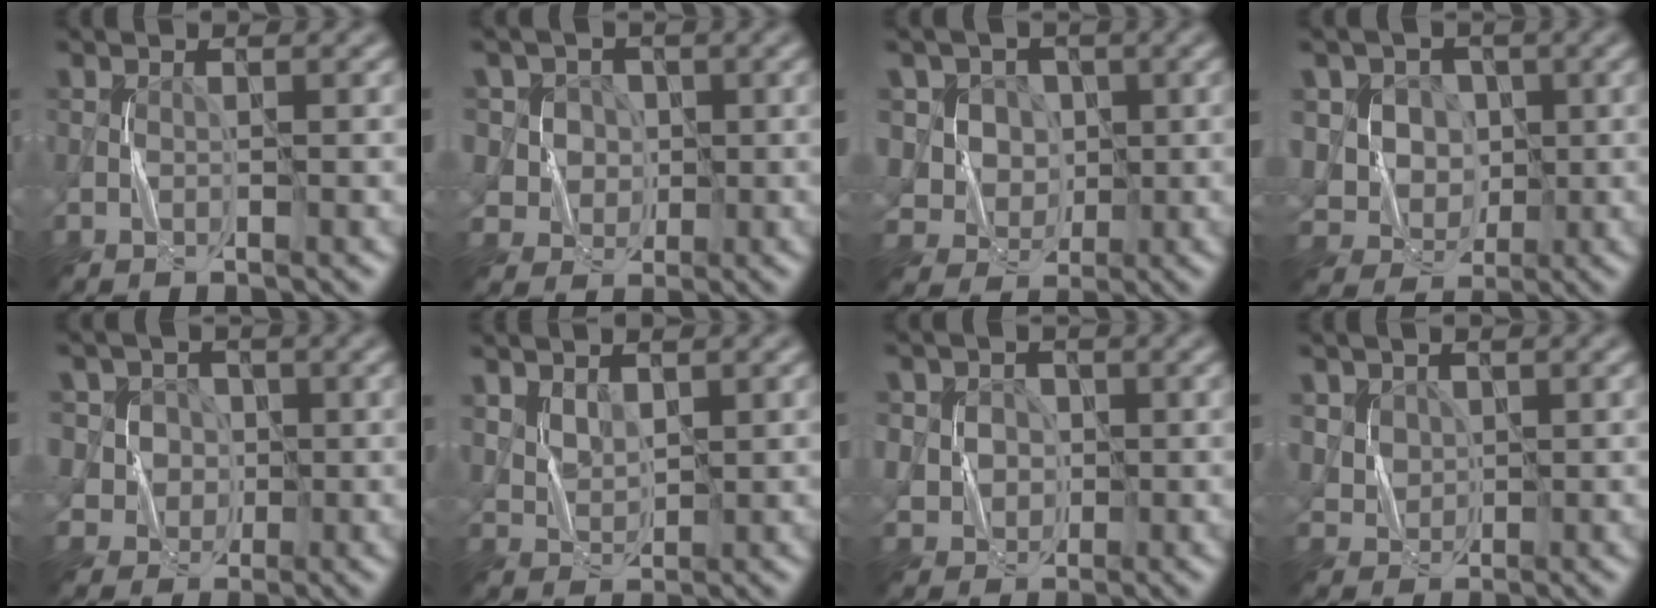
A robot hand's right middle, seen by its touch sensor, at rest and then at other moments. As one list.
[{"total": 7.1, "force": [2.3, 6.5, 1.7], "torque": [-0.043, 0.039, 0.025]}, {"total": 5.3, "force": [1.7, 4.9, 1.3], "torque": [-0.012, 0.011, 0.025]}, {"total": 6.8, "force": [1.2, 6.3, 2.2], "torque": [-0.030, 0.023, 0.005]}, {"total": 7.4, "force": [1.6, 7.0, 1.7], "torque": [-0.045, 0.039, 0.013]}, {"total": 1.7, "force": [1.3, 0.9, 0.5], "torque": [-0.010, -0.004, 0.035]}, {"total": 4.9, "force": [0.5, 4.6, 1.7], "torque": [-0.031, 0.021, -0.007]}, {"total": 2.6, "force": [1.4, 2.2, 0.6], "torque": [-0.020, 0.001, 0.039]}]